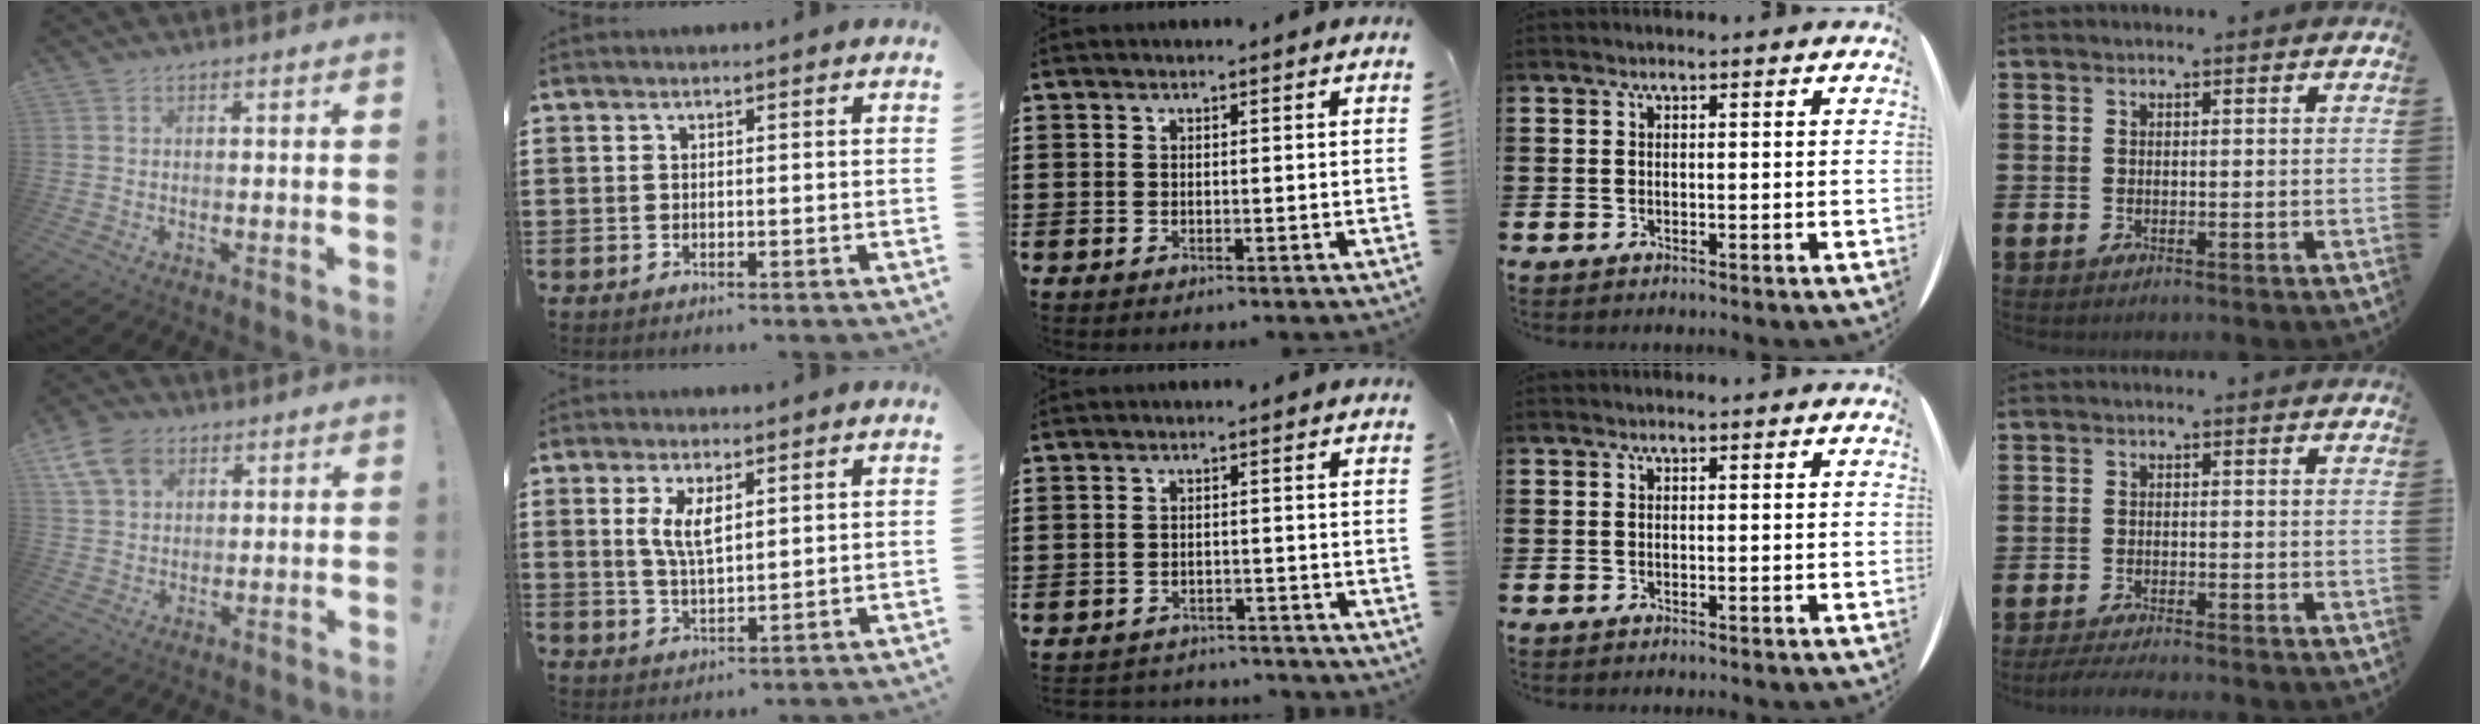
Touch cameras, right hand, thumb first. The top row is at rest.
{"thumb": {"total": 10.2, "force": [5.1, 7.0, 5.3], "torque": [-0.098, -0.013, 0.101]}, "index": {"total": 4.7, "force": [1.7, 1.6, 4.1], "torque": [-0.086, 0.003, 0.028]}, "middle": {"total": 2.3, "force": [-2.2, 0.2, -0.1], "torque": [-0.005, -0.001, -0.049]}, "little": {"total": 1.8, "force": [-1.6, 0.0, 0.7], "torque": [-0.012, 0.003, -0.031]}}